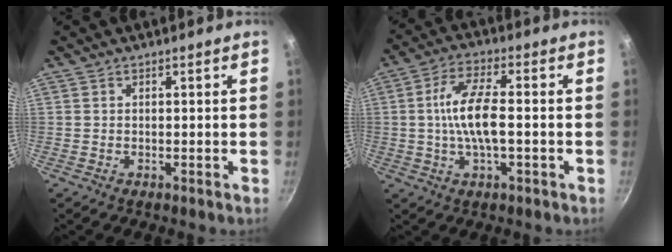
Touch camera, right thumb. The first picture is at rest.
{"total": 9.7, "force": [-0.6, 3.7, 9.0], "torque": [-0.173, 0.018, -0.019]}